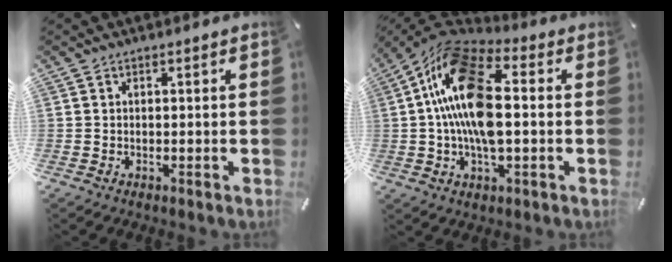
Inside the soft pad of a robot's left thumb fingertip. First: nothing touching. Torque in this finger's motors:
{"motor_torque": [0.77, 1.21, 2.77, 0.00, 0.84]}